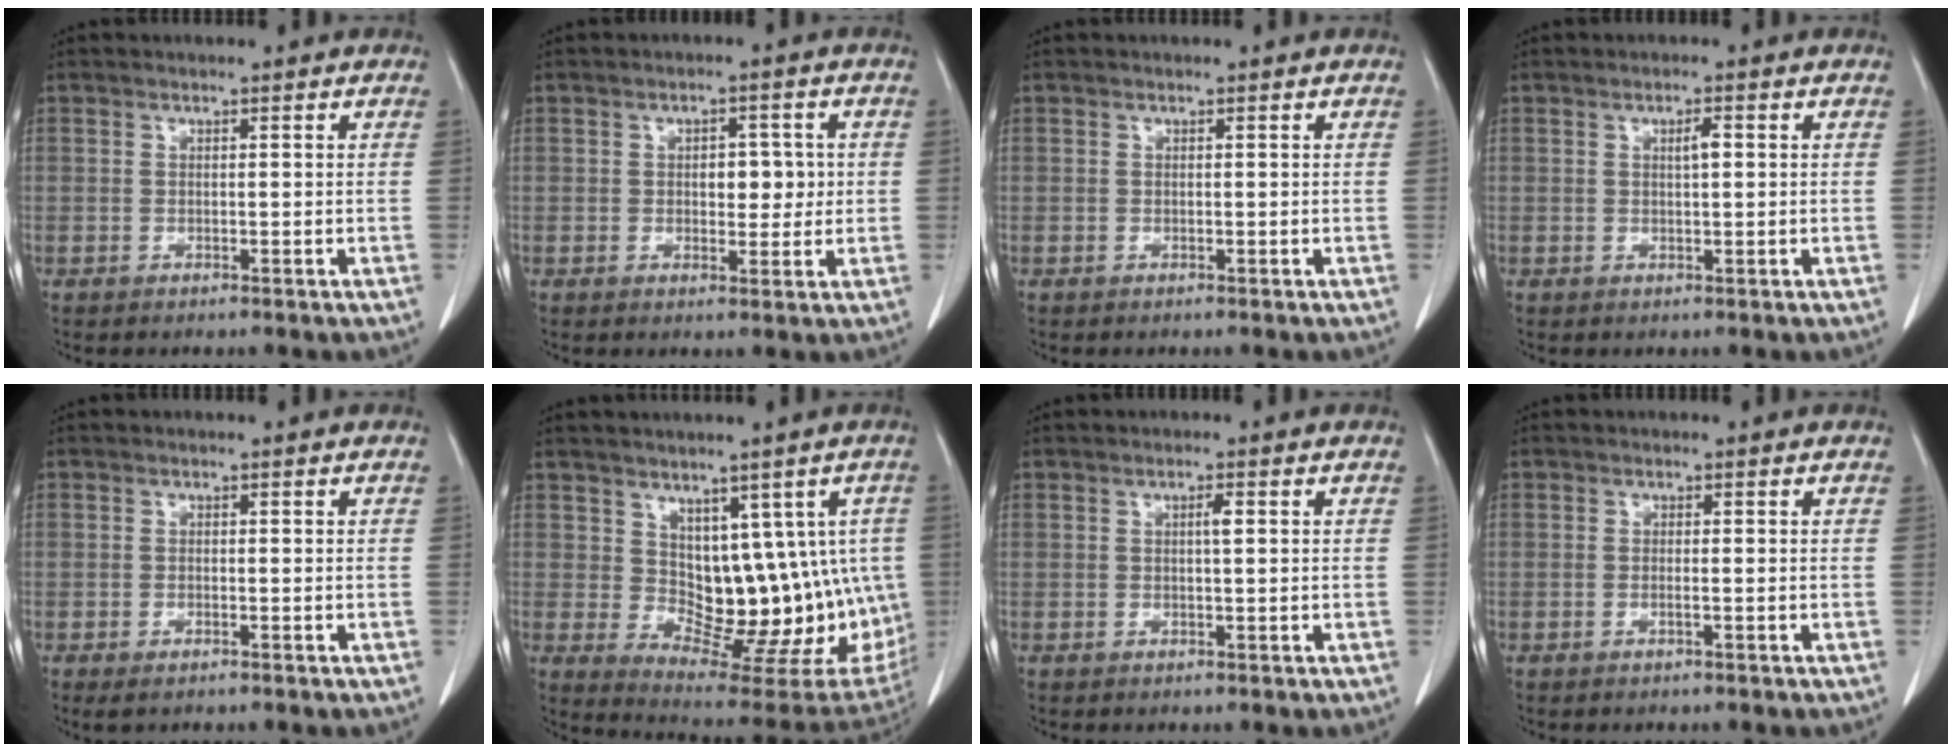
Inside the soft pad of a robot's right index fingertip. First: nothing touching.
{"total": 4.4, "force": [0.4, 2.4, 3.7], "torque": [-0.044, 0.005, 0.009]}
{"total": 0.0}
{"total": 1.8, "force": [0.4, 0.3, 1.7], "torque": [-0.029, 0.003, 0.007]}
{"total": 1.5, "force": [-0.9, 0.6, 1.1], "torque": [-0.019, -0.003, -0.008]}
{"total": 14.3, "force": [1.9, 8.4, 11.4], "torque": [-0.123, 0.005, 0.052]}
{"total": 1.3, "force": [0.3, 0.1, 1.3], "torque": [-0.024, 0.002, 0.004]}
{"total": 0.6, "force": [-0.2, -0.1, 0.5], "torque": [-0.011, 0.001, -0.004]}